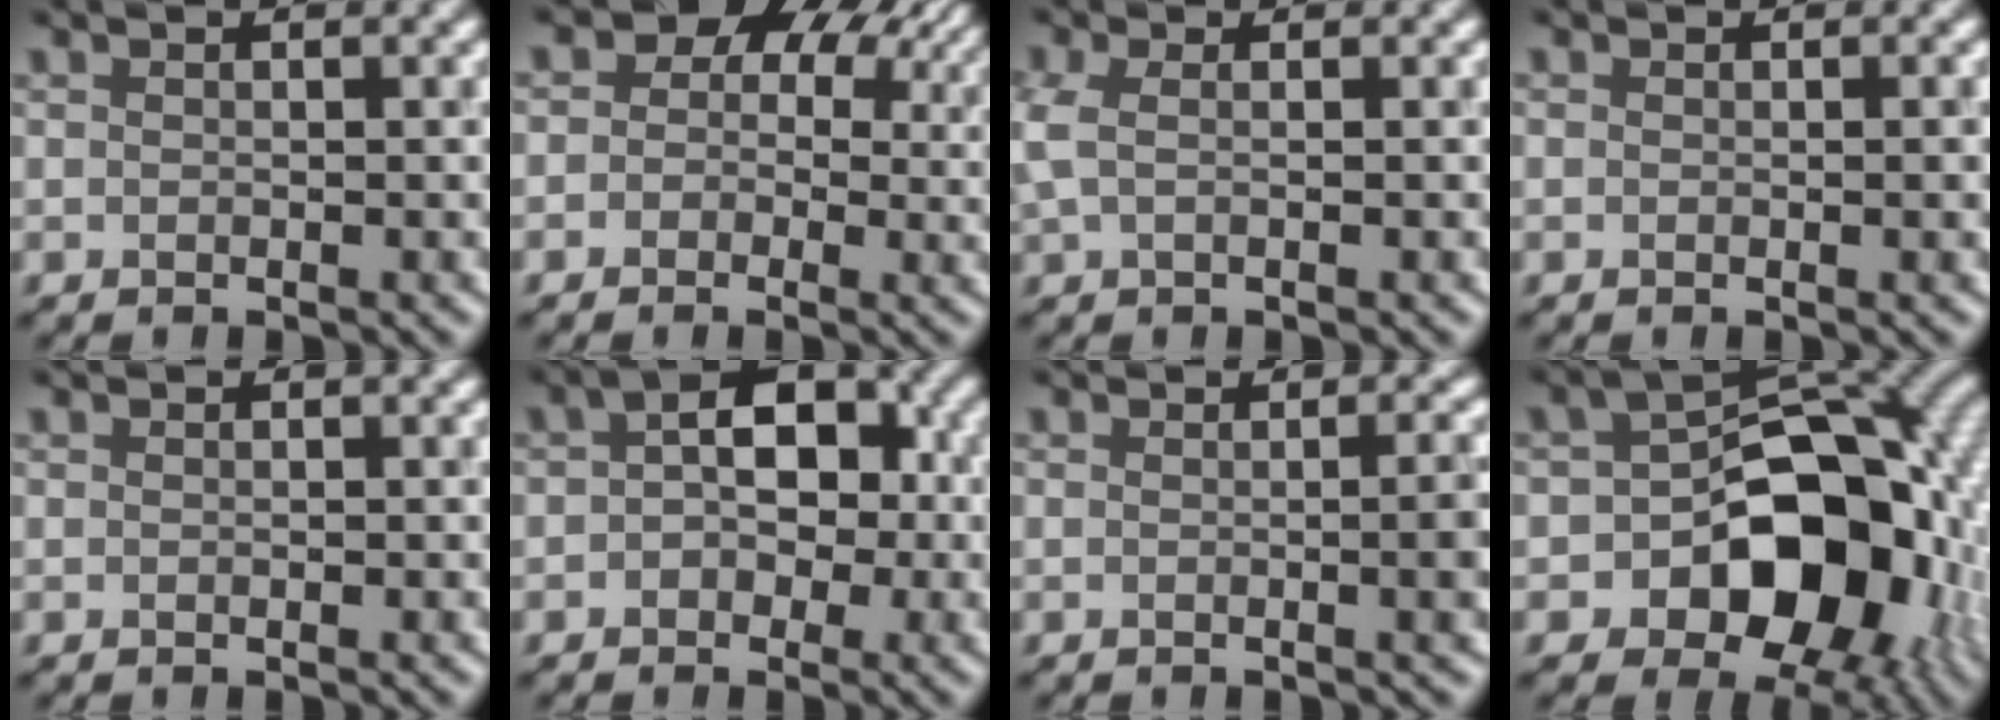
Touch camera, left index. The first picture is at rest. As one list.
[{"total": 7.2, "force": [2.3, 5.3, 4.2], "torque": [-0.030, 0.024, -0.005]}, {"total": 1.6, "force": [0.0, 0.7, 1.4], "torque": [-0.045, 0.001, 0.001]}, {"total": 0.9, "force": [-0.1, 0.2, 0.9], "torque": [-0.009, -0.003, -0.001]}, {"total": 0.0}, {"total": 5.4, "force": [0.4, 3.5, 4.1], "torque": [-0.044, 0.013, 0.000]}, {"total": 3.2, "force": [-0.2, 1.1, 3.0], "torque": [-0.018, 0.005, -0.002]}, {"total": 13.3, "force": [-3.9, 8.9, 9.1], "torque": [-0.102, -0.009, -0.061]}]